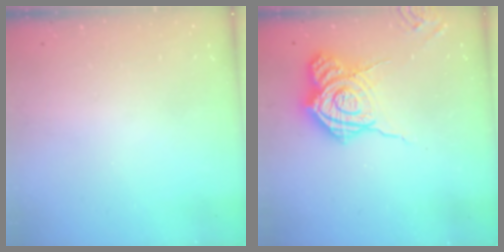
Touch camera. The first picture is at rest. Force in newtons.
{"total": 15.1, "press": 15.0, "slide": 1.2}